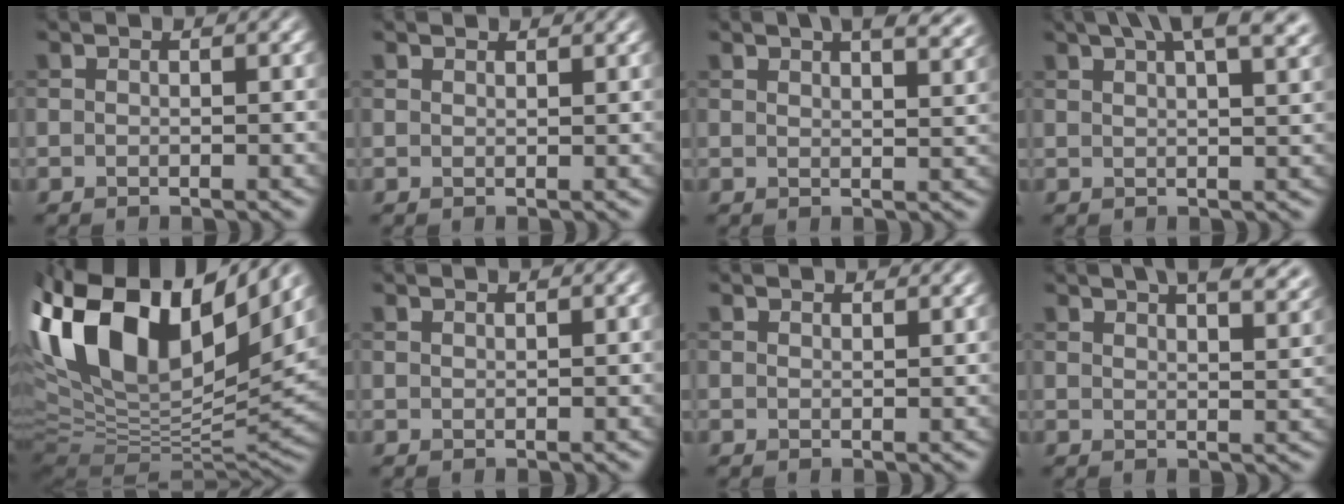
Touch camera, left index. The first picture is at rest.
{"total": 1.1, "force": [1.0, 0.2, 0.2], "torque": [-0.003, -0.001, 0.016]}
{"total": 7.1, "force": [4.8, 2.9, 4.3], "torque": [-0.025, 0.021, 0.049]}
{"total": 8.8, "force": [5.5, 3.3, 6.1], "torque": [-0.057, 0.033, 0.052]}
{"total": 17.0, "force": [6.6, 8.5, 13.2], "torque": [-0.261, 0.028, 0.109]}
{"total": 0.7, "force": [0.6, 0.1, 0.3], "torque": [-0.001, 0.002, 0.012]}
{"total": 1.4, "force": [1.3, 0.2, 0.2], "torque": [-0.005, 0.000, 0.019]}
{"total": 8.4, "force": [5.7, 3.4, 5.1], "torque": [-0.025, 0.032, 0.049]}